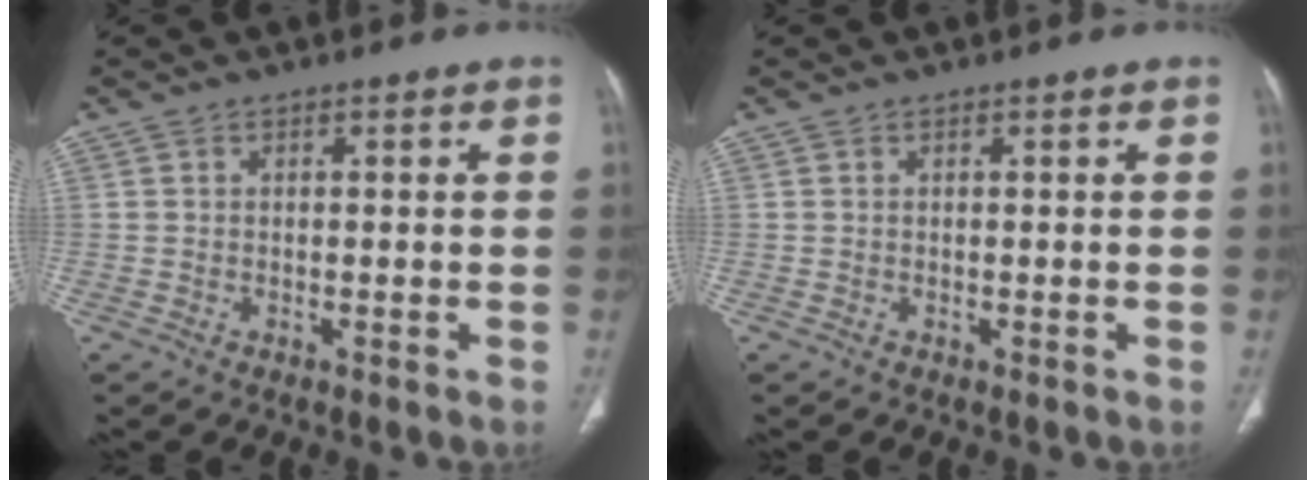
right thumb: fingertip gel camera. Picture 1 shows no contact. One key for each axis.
{"total": 0.0}